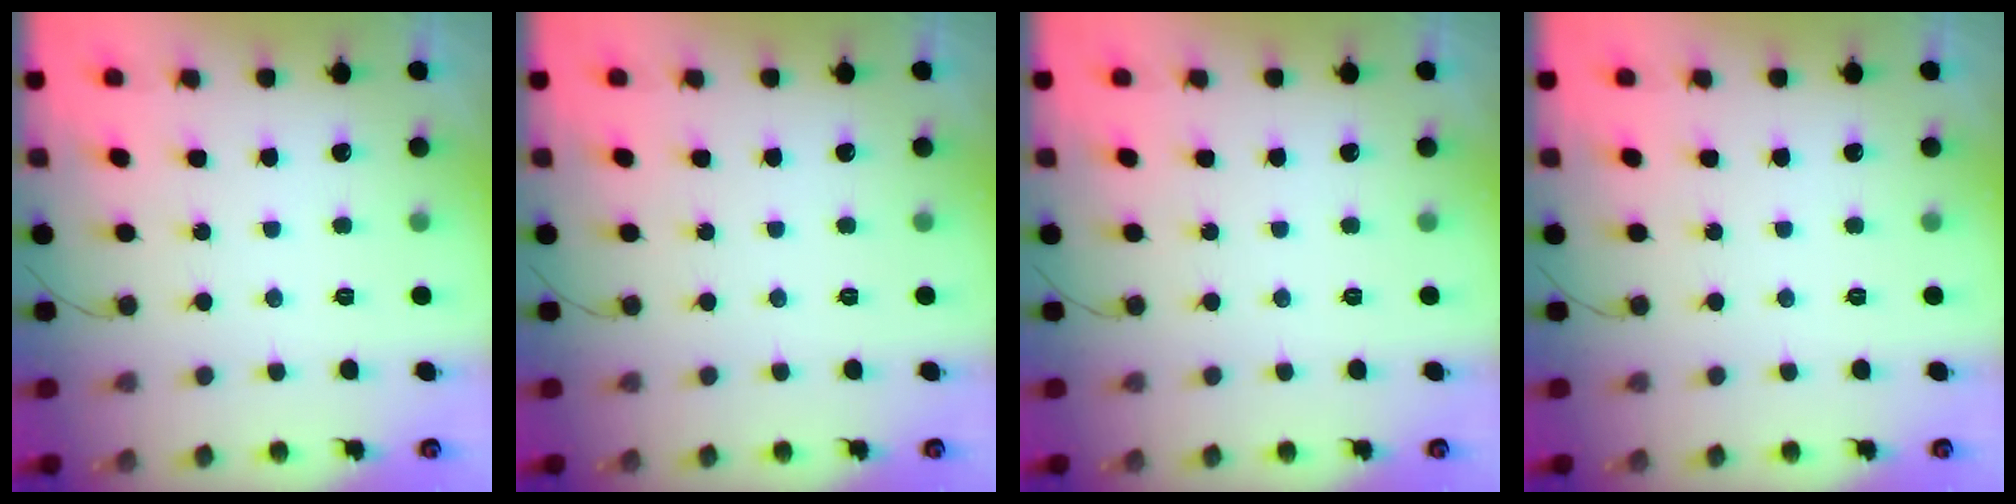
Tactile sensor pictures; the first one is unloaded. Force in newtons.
{"total": 0.0}
{"total": 0.0}
{"total": 0.0}